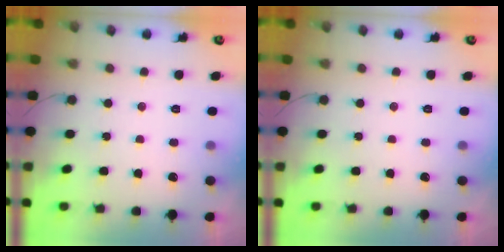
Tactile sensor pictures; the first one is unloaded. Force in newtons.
{"total": 0.0}